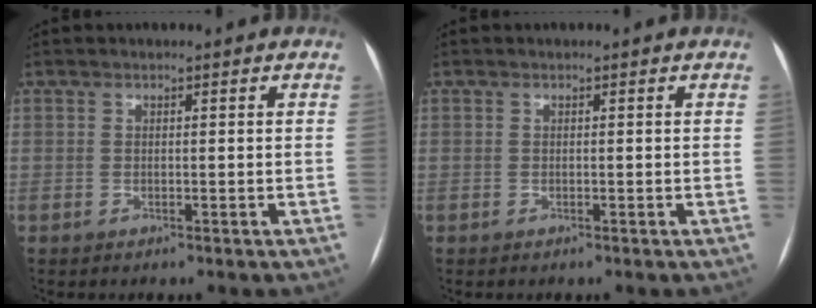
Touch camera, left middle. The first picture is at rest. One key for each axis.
{"total": 0.0}